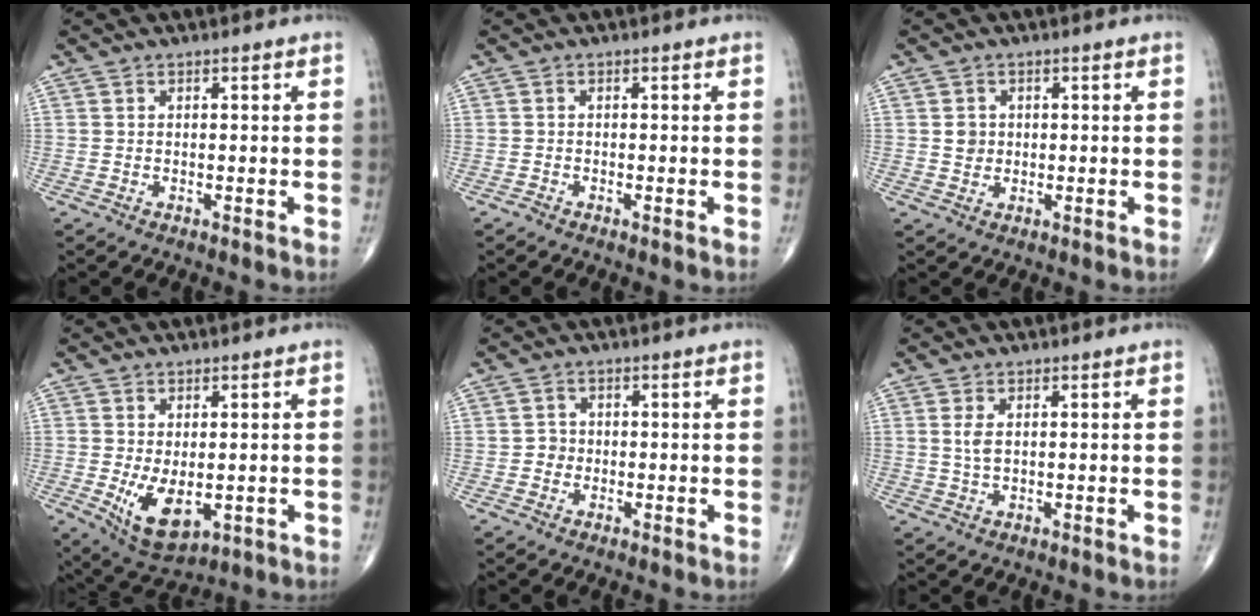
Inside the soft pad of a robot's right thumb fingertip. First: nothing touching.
{"total": 0.7, "force": [-0.4, 0.1, 0.5], "torque": [-0.014, -0.003, -0.013]}
{"total": 2.4, "force": [0.3, 2.2, 1.0], "torque": [-0.005, 0.002, 0.006]}
{"total": 8.5, "force": [-1.4, 4.6, 7.0], "torque": [-0.114, -0.017, -0.006]}
{"total": 1.7, "force": [-0.4, 1.6, 0.4], "torque": [0.005, 0.008, -0.011]}
{"total": 2.7, "force": [0.6, 1.3, 2.2], "torque": [-0.049, 0.001, 0.013]}